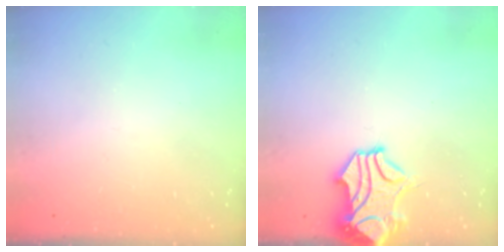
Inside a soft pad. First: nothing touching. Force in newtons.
{"total": 2.4, "press": 2.1, "slide": 1.2}